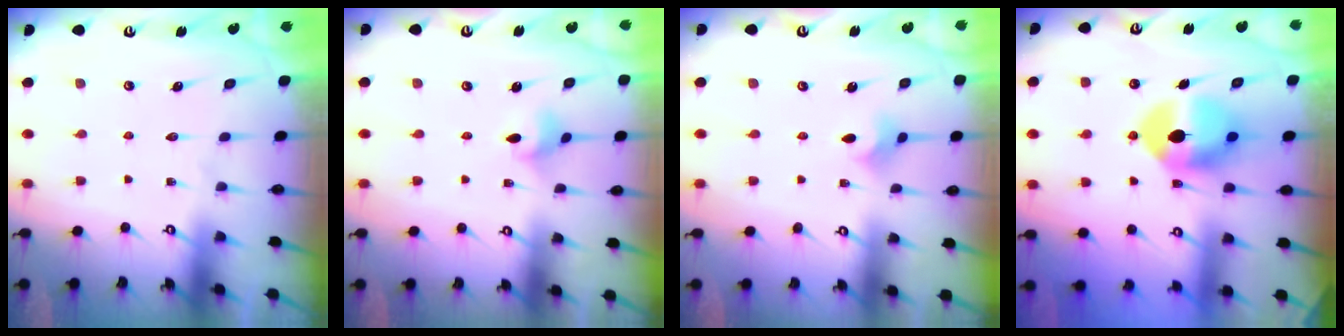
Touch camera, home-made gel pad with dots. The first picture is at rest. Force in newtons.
{"total": 3.0, "press": 2.9, "slide": 0.6}
{"total": 3.3, "press": 3.2, "slide": 0.5}
{"total": 11.2, "press": 11.1, "slide": 1.7}